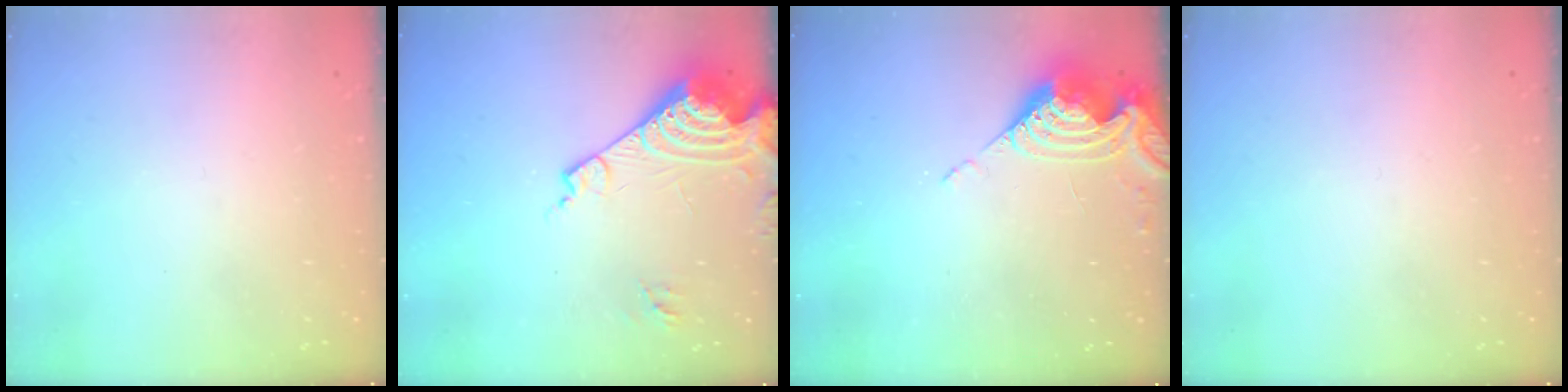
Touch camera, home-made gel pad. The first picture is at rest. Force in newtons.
{"total": 17.3, "press": 17.1, "slide": 2.2}
{"total": 9.0, "press": 9.0, "slide": 0.5}
{"total": 0.0}